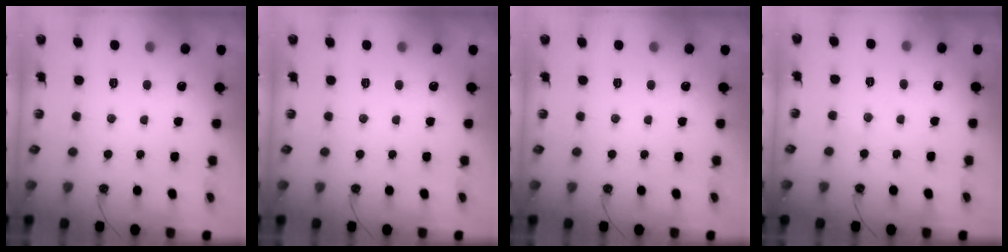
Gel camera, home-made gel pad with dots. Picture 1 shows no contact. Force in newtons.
{"total": 0.0}
{"total": 0.0}
{"total": 3.5, "press": 3.4, "slide": 0.6}